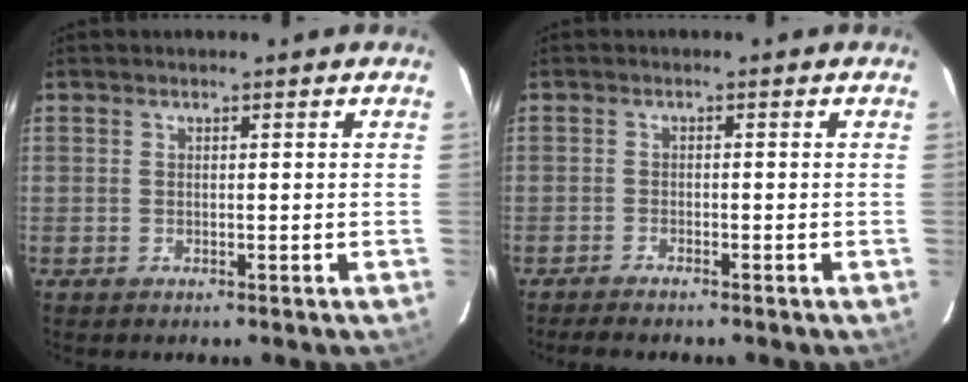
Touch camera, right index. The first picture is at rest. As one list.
[{"total": 3.2, "force": [-2.9, 0.3, 1.3], "torque": [-0.035, -0.008, -0.052]}]